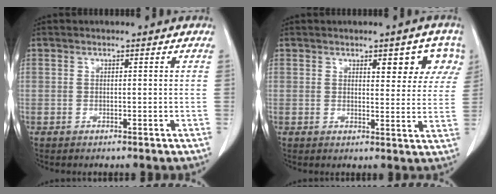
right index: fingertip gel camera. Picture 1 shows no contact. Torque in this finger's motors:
{"motor_torque": [0.23, 0.10, 0.12, 0.01]}